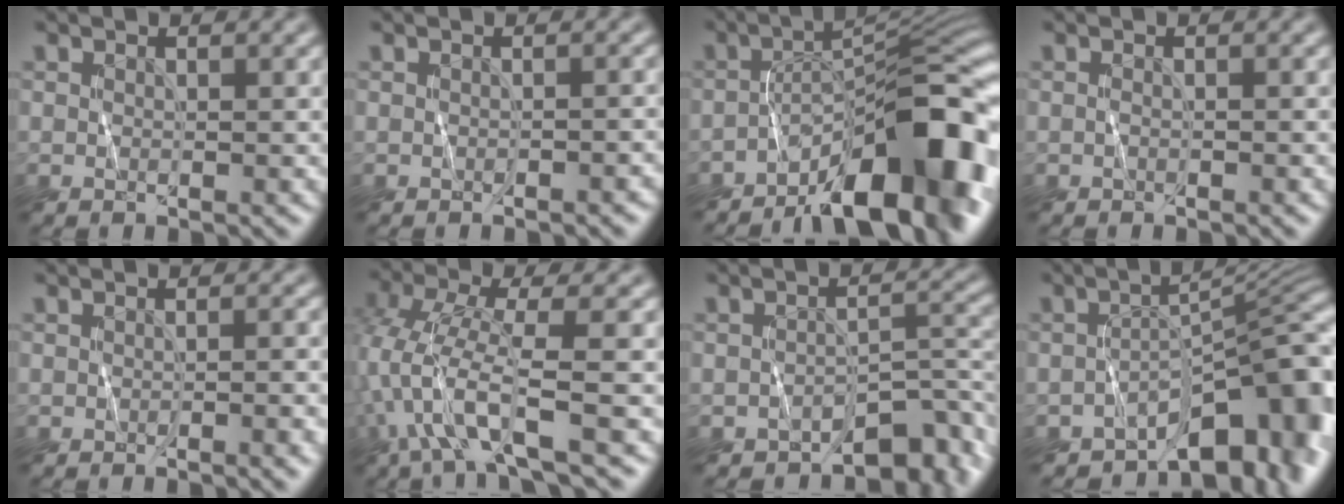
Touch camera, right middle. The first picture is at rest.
{"total": 1.0, "force": [-0.7, 0.5, 0.5], "torque": [-0.005, 0.003, -0.007]}
{"total": 12.5, "force": [-8.1, 3.9, 8.8], "torque": [-0.118, 0.018, -0.144]}
{"total": 1.0, "force": [-0.5, -0.7, -0.6], "torque": [0.004, 0.002, -0.008]}
{"total": 2.4, "force": [-0.9, 0.8, 2.1], "torque": [-0.023, 0.000, -0.012]}
{"total": 5.9, "force": [-3.1, 0.7, 4.9], "torque": [-0.116, 0.002, -0.068]}
{"total": 4.7, "force": [-3.8, 1.8, 2.2], "torque": [-0.012, 0.004, -0.056]}
{"total": 10.3, "force": [-6.5, 4.4, 6.6], "torque": [-0.059, 0.004, -0.107]}